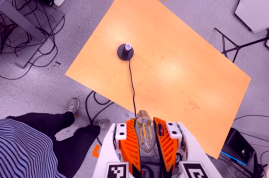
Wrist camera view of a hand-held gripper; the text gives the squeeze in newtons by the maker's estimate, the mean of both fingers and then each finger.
{"total": 21.8, "left": 24.5, "right": 19.1}